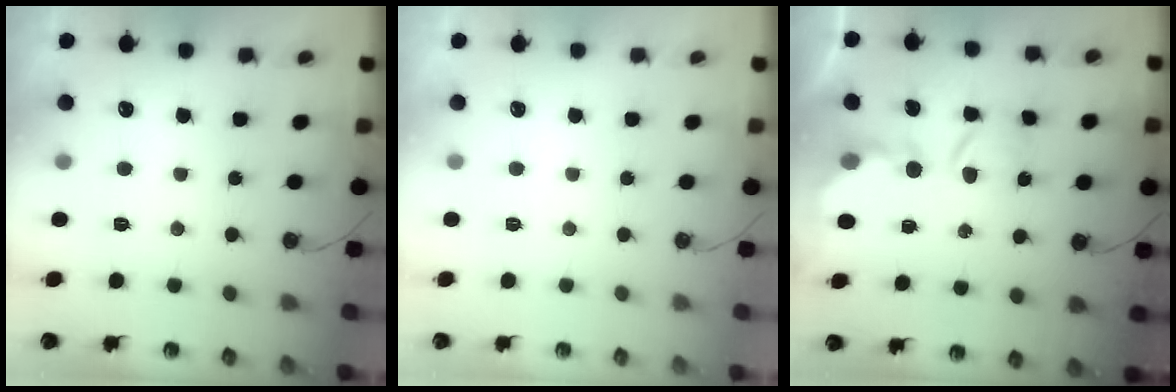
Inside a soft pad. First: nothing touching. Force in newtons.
{"total": 0.0}
{"total": 8.2, "press": 8.2, "slide": 0.7}